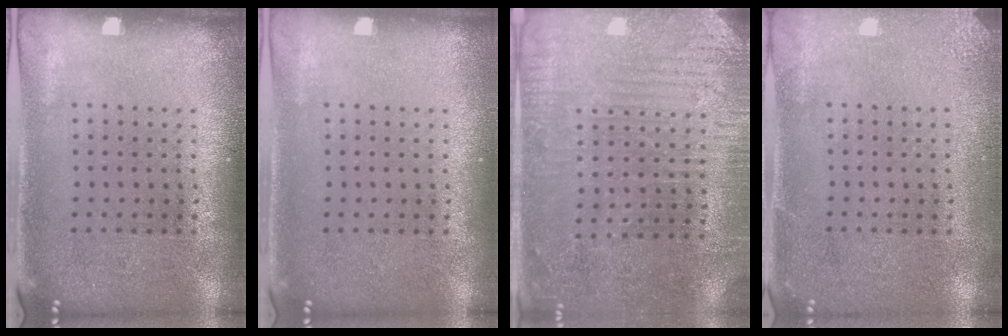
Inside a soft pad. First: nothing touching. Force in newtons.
{"total": 0.0}
{"total": 3.0, "press": 2.9, "slide": 0.7}
{"total": 2.5, "press": 2.4, "slide": 0.3}